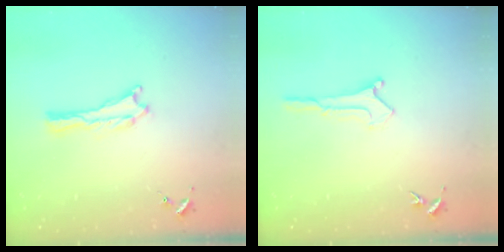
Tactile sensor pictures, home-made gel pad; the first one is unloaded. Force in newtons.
{"total": 0.0}